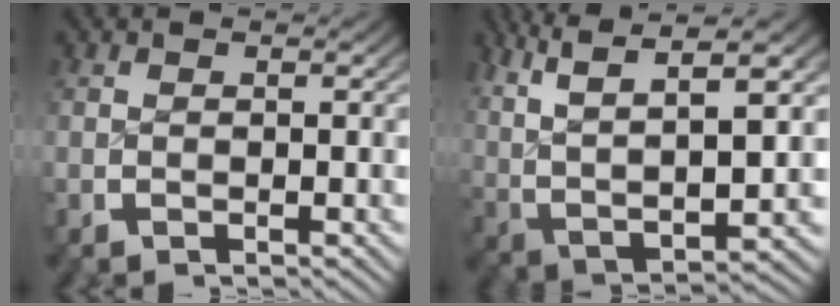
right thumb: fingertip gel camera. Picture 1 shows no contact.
{"total": 12.1, "force": [2.7, 7.5, 9.0], "torque": [-0.192, -0.024, 0.050]}